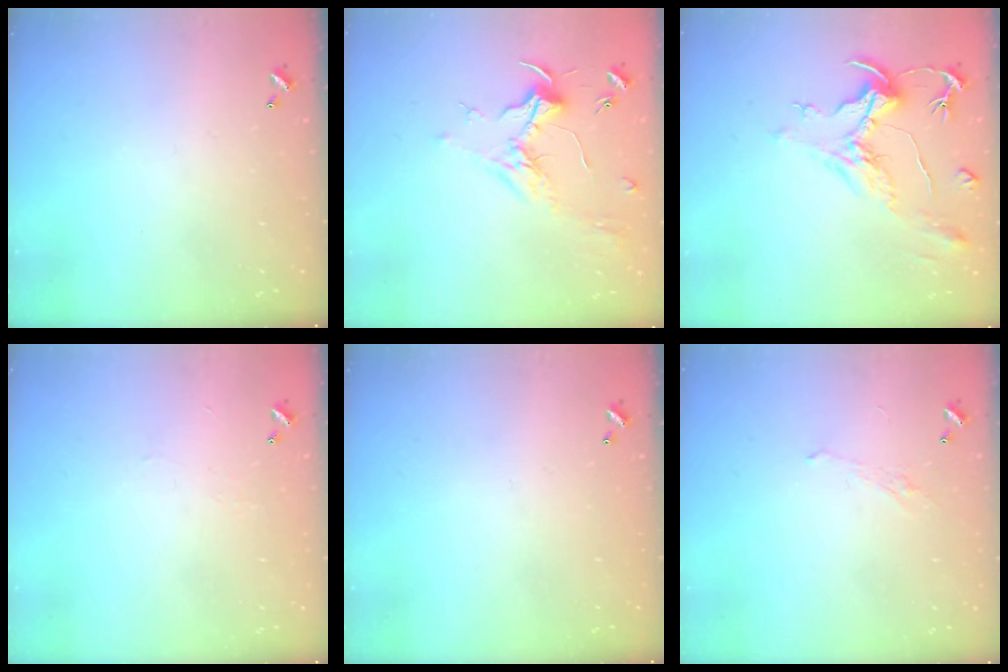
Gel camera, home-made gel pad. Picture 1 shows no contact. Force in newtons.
{"total": 1.8, "press": 1.7, "slide": 0.6}
{"total": 2.3, "press": 1.8, "slide": 1.3}
{"total": 2.3, "press": 2.3, "slide": 0.4}
{"total": 0.0}
{"total": 1.1, "press": 0.8, "slide": 0.7}